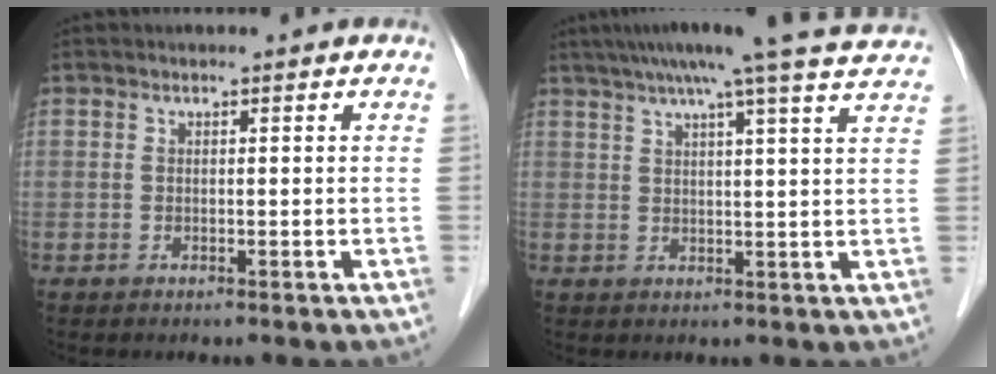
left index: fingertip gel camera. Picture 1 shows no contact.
{"total": 17.3, "force": [14.7, -1.1, 9.1], "torque": [-0.147, 0.011, 0.183]}